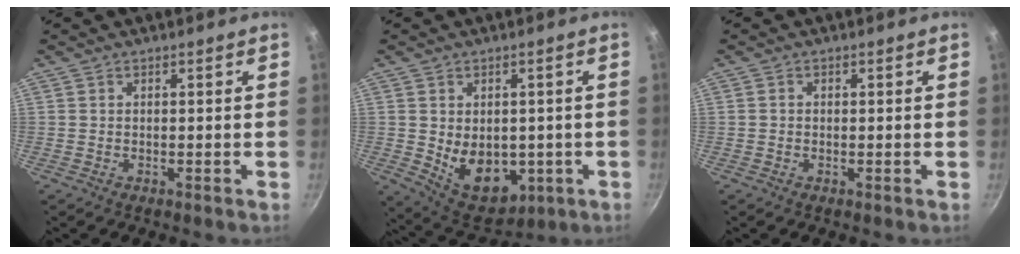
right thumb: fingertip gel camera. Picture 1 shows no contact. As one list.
[{"total": 11.9, "force": [-1.4, 8.4, 8.3], "torque": [-0.089, -0.016, 0.005]}, {"total": 0.6, "force": [-0.1, 0.6, 0.3], "torque": [-0.005, 0.004, -0.001]}]